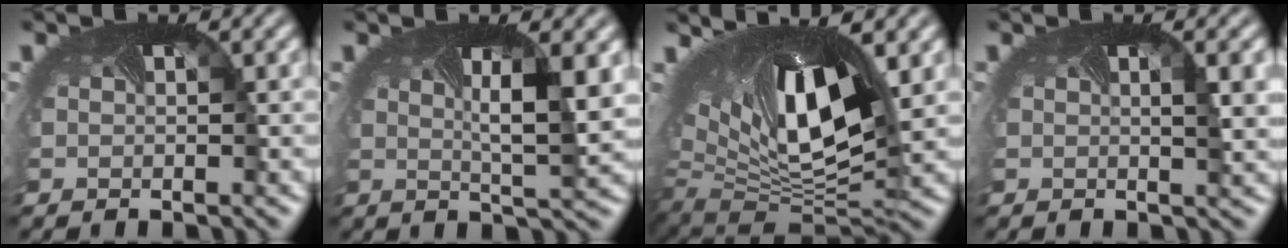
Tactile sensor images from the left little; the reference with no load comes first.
{"total": 4.9, "force": [0.8, 0.9, 4.7], "torque": [-0.075, -0.001, 0.012]}
{"total": 13.9, "force": [2.9, 6.0, 12.2], "torque": [-0.220, -0.003, 0.050]}
{"total": 2.9, "force": [0.5, 0.6, 2.8], "torque": [-0.025, 0.006, 0.005]}